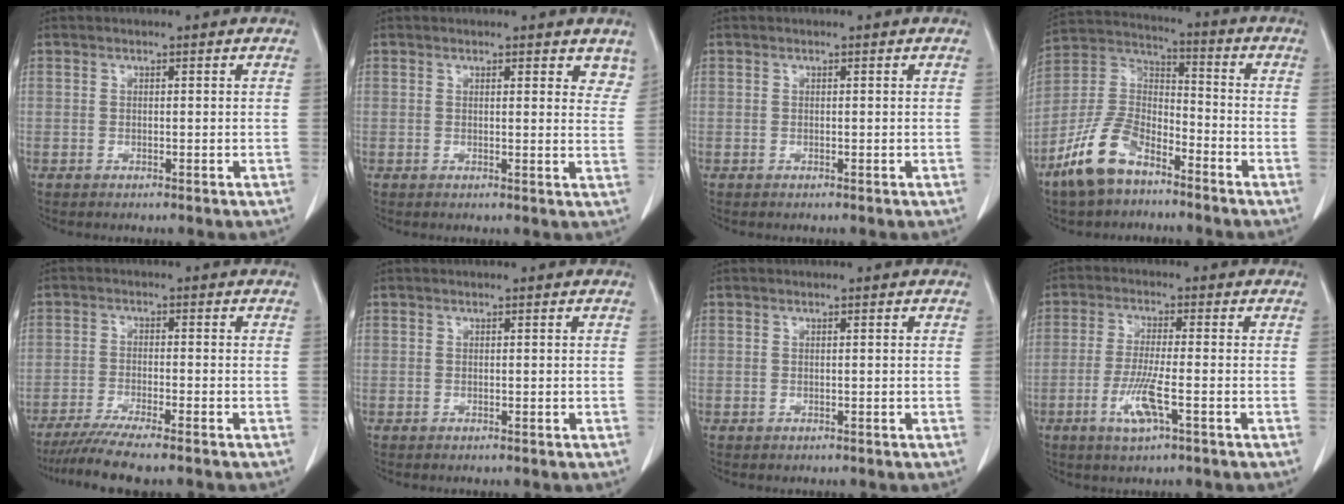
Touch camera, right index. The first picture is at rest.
{"total": 5.4, "force": [4.7, 1.6, 2.2], "torque": [-0.004, -0.012, 0.042]}
{"total": 0.0}
{"total": 12.3, "force": [-8.3, 5.4, 7.3], "torque": [-0.163, 0.005, -0.166]}
{"total": 7.7, "force": [-6.4, -0.4, 4.3], "torque": [-0.059, -0.020, -0.103]}
{"total": 0.0}
{"total": 0.0}
{"total": 6.2, "force": [-2.4, 0.5, 5.7], "torque": [-0.116, -0.012, -0.046]}